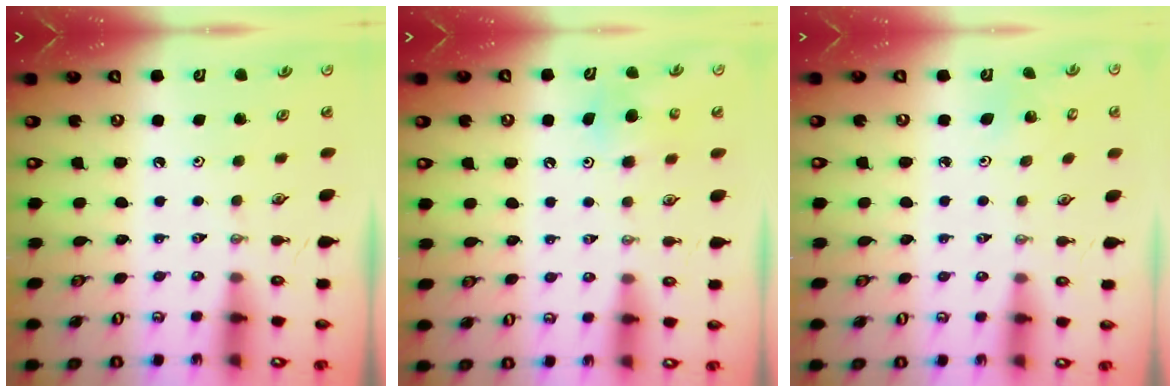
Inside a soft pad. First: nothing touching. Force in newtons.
{"total": 6.1, "press": 6.1, "slide": 0.5}
{"total": 3.1, "press": 3.1, "slide": 0.3}